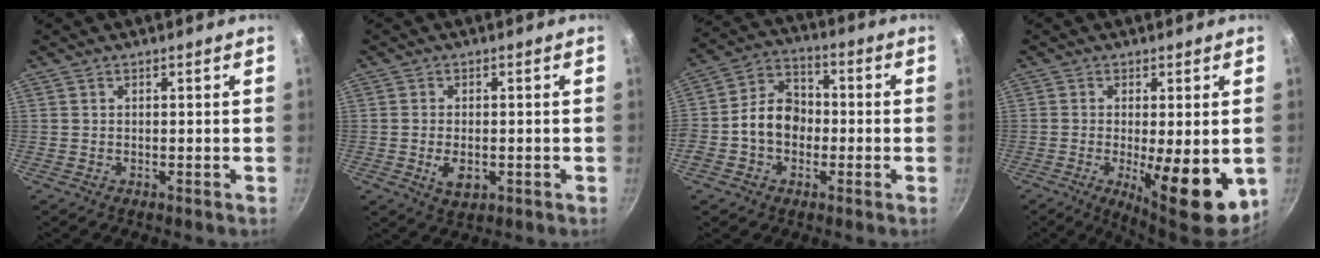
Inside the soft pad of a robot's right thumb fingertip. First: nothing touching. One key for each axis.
{"total": 4.5, "fx": -1.0, "fy": 2.7, "fz": 3.5, "tx": -0.059, "ty": -0.001, "tz": -0.013}
{"total": 9.9, "fx": -1.5, "fy": 7.7, "fz": 6.0, "tx": -0.064, "ty": 0.033, "tz": -0.041}
{"total": 13.3, "fx": -2.9, "fy": 4.2, "fz": 12.2, "tx": -0.158, "ty": -0.009, "tz": -0.029}